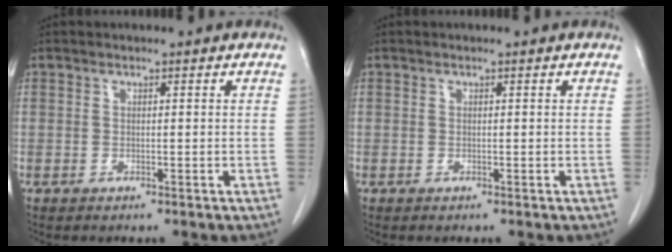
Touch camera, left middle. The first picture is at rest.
{"total": 0.0}